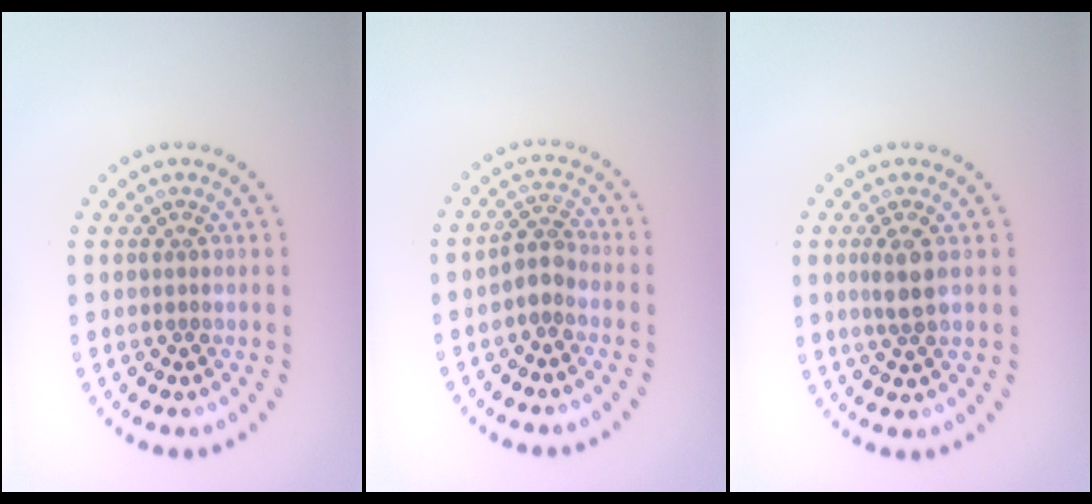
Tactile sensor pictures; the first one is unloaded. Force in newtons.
{"total": 2.0, "press": 1.6, "slide": 1.1}
{"total": 2.2, "press": 2.0, "slide": 0.8}